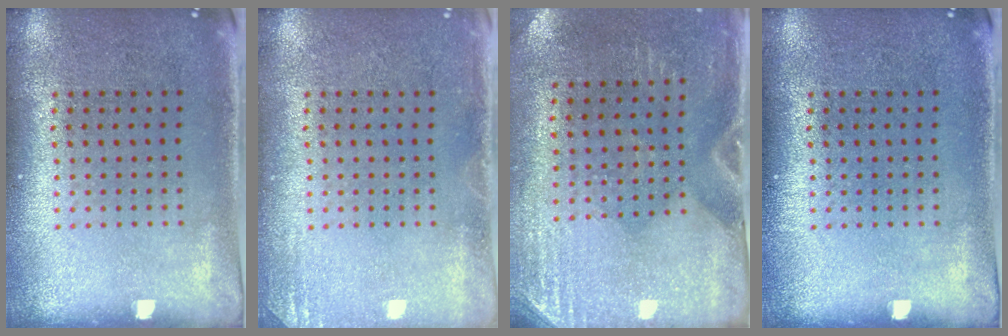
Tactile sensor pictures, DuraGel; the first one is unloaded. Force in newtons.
{"total": 1.5, "press": 1.4, "slide": 0.2}
{"total": 2.8, "press": 2.5, "slide": 1.3}
{"total": 0.0}